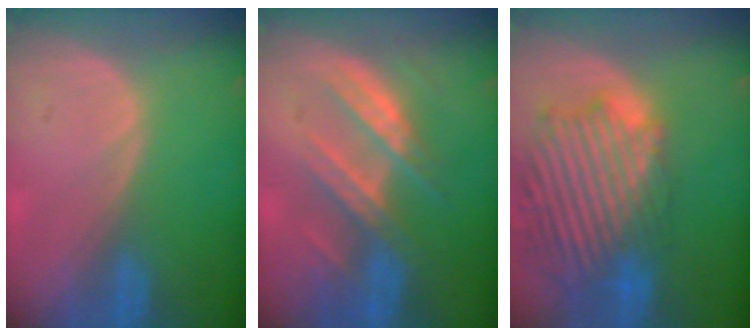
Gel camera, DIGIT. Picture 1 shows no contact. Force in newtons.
{"total": 7.7, "press": 7.2, "slide": 2.8}
{"total": 14.1, "press": 12.0, "slide": 7.3}